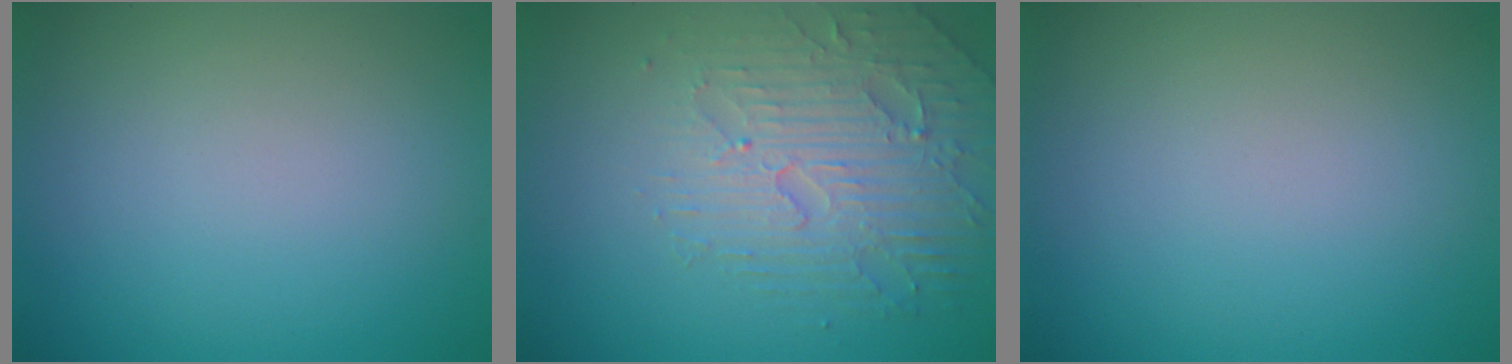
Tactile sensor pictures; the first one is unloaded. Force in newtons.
{"total": 4.4, "press": 4.1, "slide": 1.4}
{"total": 0.0}